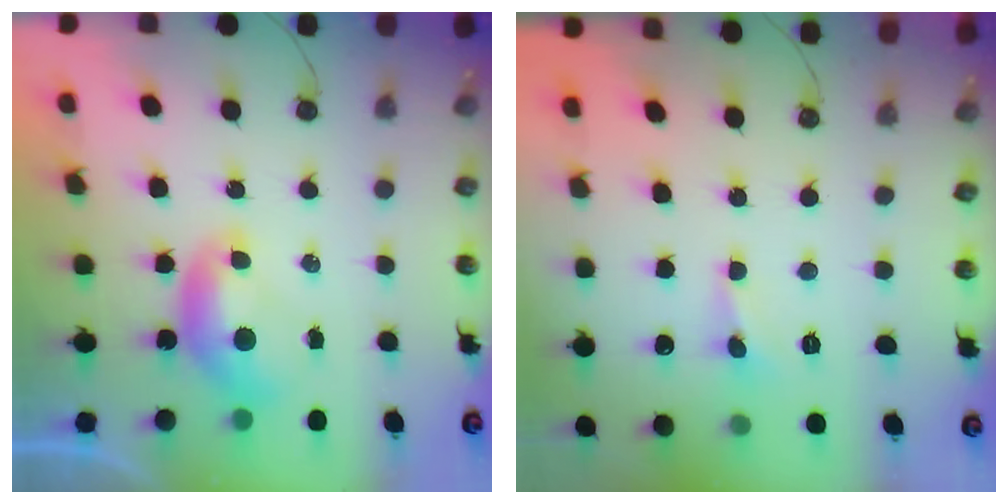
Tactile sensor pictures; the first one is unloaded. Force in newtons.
{"total": 0.5, "press": 0.5, "slide": 0.1}